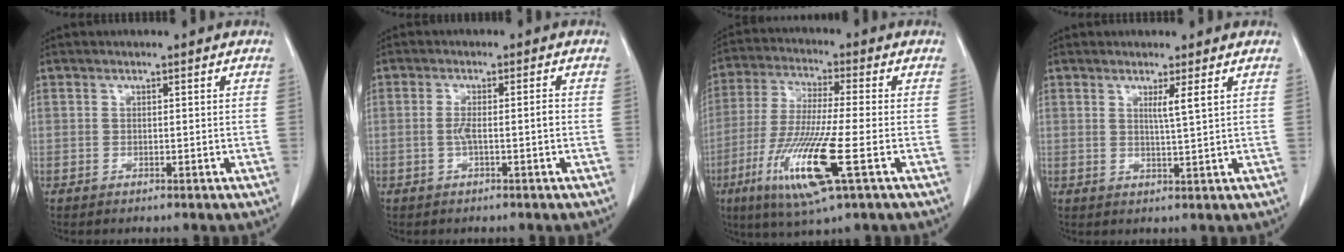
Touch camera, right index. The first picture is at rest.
{"total": 2.7, "force": [-0.5, 0.2, 2.7], "torque": [-0.047, 0.003, -0.006]}
{"total": 13.9, "force": [-5.0, 0.6, 12.9], "torque": [-0.268, -0.029, -0.093]}
{"total": 2.3, "force": [1.1, -0.7, 1.9], "torque": [-0.037, -0.011, 0.022]}